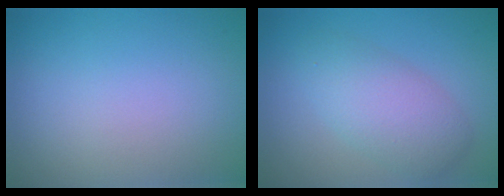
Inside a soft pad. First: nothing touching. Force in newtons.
{"total": 4.2, "press": 4.2, "slide": 0.1}